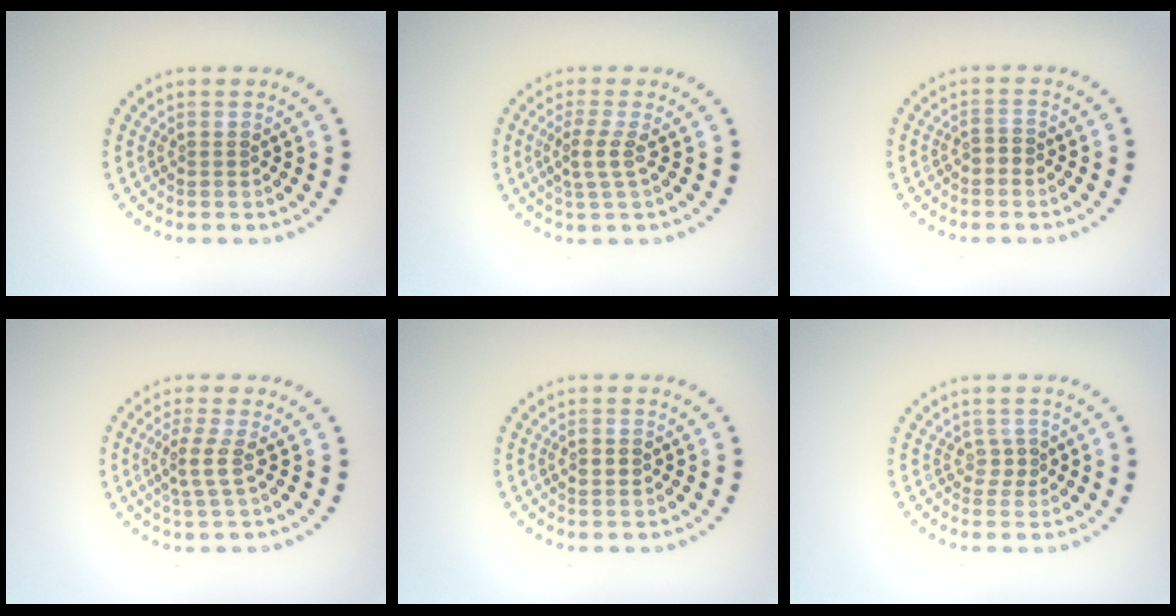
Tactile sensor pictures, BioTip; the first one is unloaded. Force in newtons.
{"total": 2.1, "press": 1.7, "slide": 1.3}
{"total": 0.9, "press": 0.9, "slide": 0.3}
{"total": 2.1, "press": 1.6, "slide": 1.4}
{"total": 1.0, "press": 1.0, "slide": 0.2}
{"total": 1.0, "press": 0.8, "slide": 0.5}